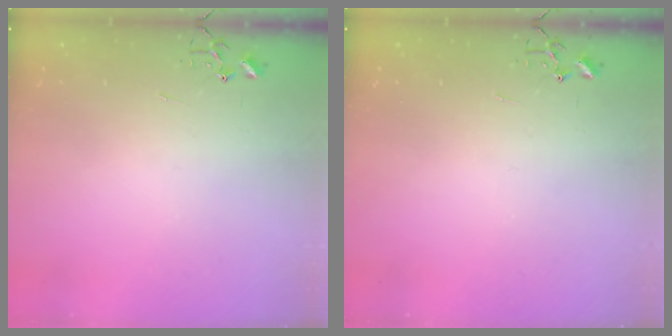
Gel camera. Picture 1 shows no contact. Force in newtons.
{"total": 0.0}